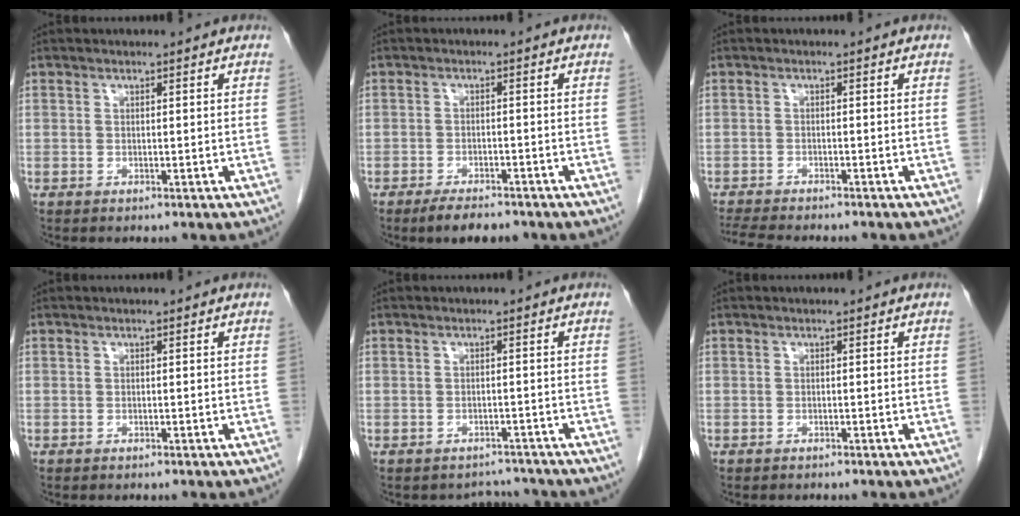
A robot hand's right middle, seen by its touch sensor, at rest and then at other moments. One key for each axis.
{"total": 4.5, "fx": -3.6, "fy": 1.4, "fz": 2.3, "tx": -0.039, "ty": -0.004, "tz": -0.056}
{"total": 8.6, "fx": -7.7, "fy": 1.1, "fz": 3.7, "tx": -0.058, "ty": -0.012, "tz": -0.118}
{"total": 0.0}
{"total": 2.8, "fx": -2.6, "fy": 0.8, "fz": -0.7, "tx": 0.008, "ty": 0.007, "tz": -0.036}
{"total": 0.7, "fx": -0.7, "fy": 0.1, "fz": 0.2, "tx": -0.009, "ty": -0.002, "tz": -0.011}